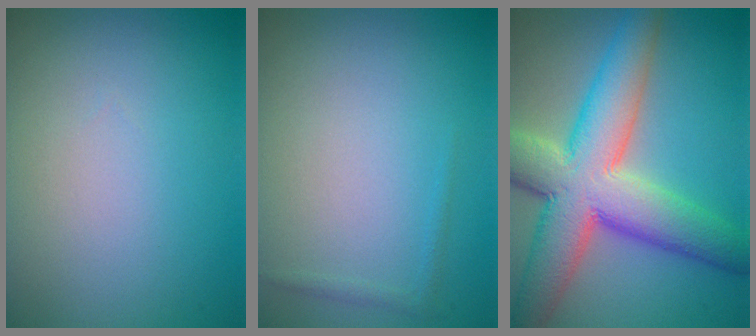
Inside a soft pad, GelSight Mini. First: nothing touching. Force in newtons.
{"total": 0.6, "press": 0.6, "slide": 0.1}
{"total": 10.6, "press": 10.6, "slide": 0.3}